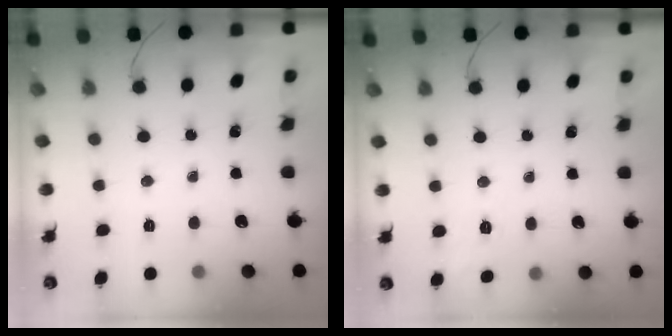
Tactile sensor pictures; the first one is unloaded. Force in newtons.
{"total": 2.4, "press": 1.2, "slide": 2.1}